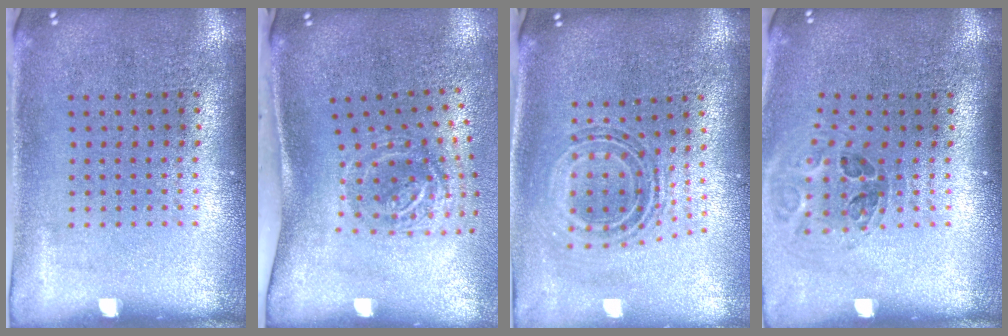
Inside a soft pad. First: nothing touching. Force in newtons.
{"total": 2.0, "press": 1.3, "slide": 1.6}
{"total": 0.9, "press": 0.8, "slide": 0.3}
{"total": 1.0, "press": 1.0, "slide": 0.3}